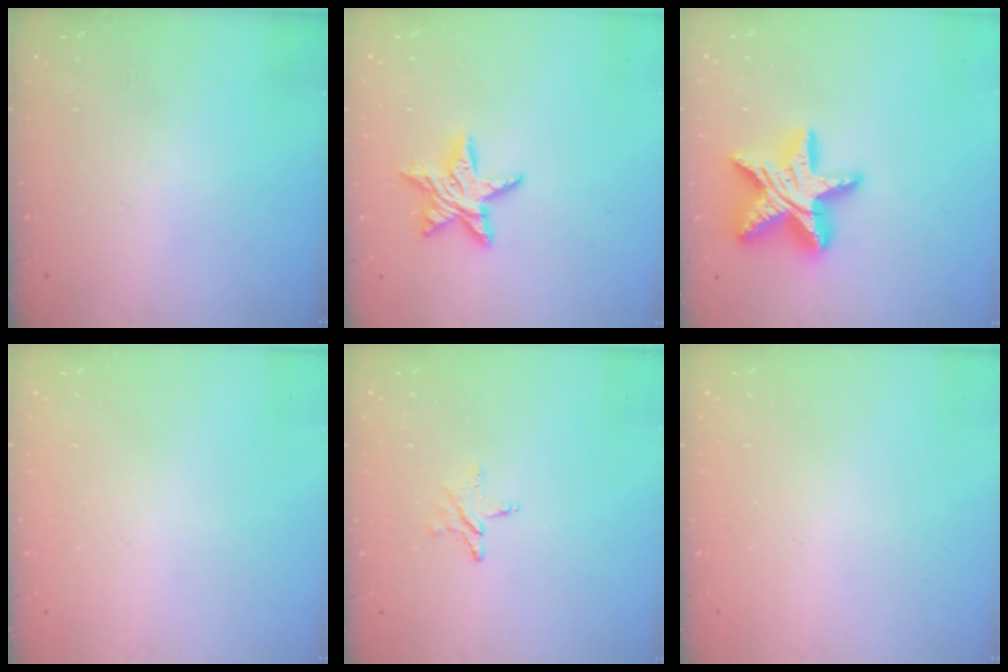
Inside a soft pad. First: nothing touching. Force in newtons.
{"total": 10.5, "press": 10.5, "slide": 0.5}
{"total": 20.0, "press": 19.9, "slide": 1.8}
{"total": 0.0}
{"total": 4.7, "press": 4.7, "slide": 0.4}
{"total": 0.0}